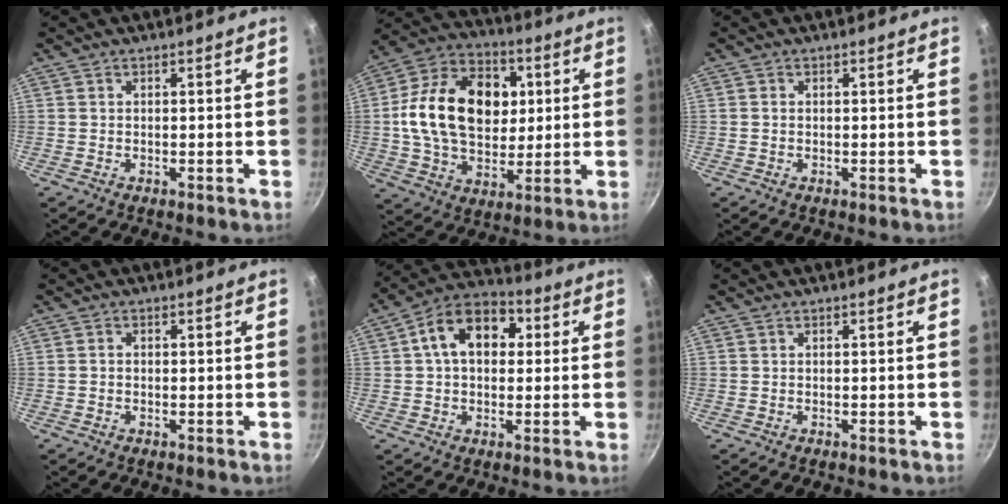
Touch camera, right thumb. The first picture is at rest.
{"total": 22.4, "force": [3.1, 15.9, 15.4], "torque": [-0.232, 0.016, 0.044]}
{"total": 0.6, "force": [0.0, 0.5, 0.3], "torque": [-0.005, 0.003, -0.001]}
{"total": 0.9, "force": [-0.2, 0.7, 0.5], "torque": [-0.009, 0.005, -0.003]}
{"total": 13.0, "force": [2.7, 9.0, 9.0], "torque": [-0.108, 0.024, 0.024]}
{"total": 0.0}